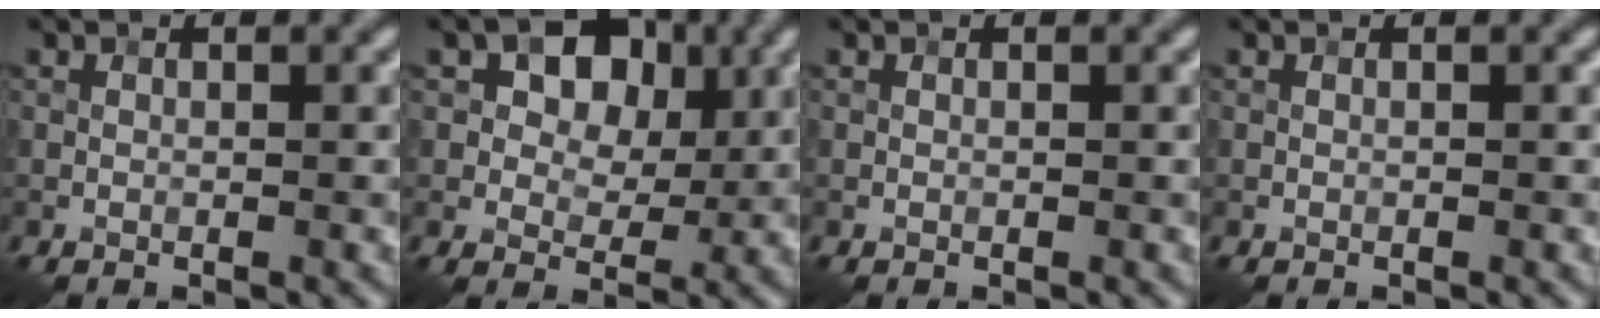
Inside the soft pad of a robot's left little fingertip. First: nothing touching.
{"total": 7.3, "force": [2.4, 5.2, 4.6], "torque": [-0.073, 0.014, 0.017]}
{"total": 0.0}
{"total": 0.0}